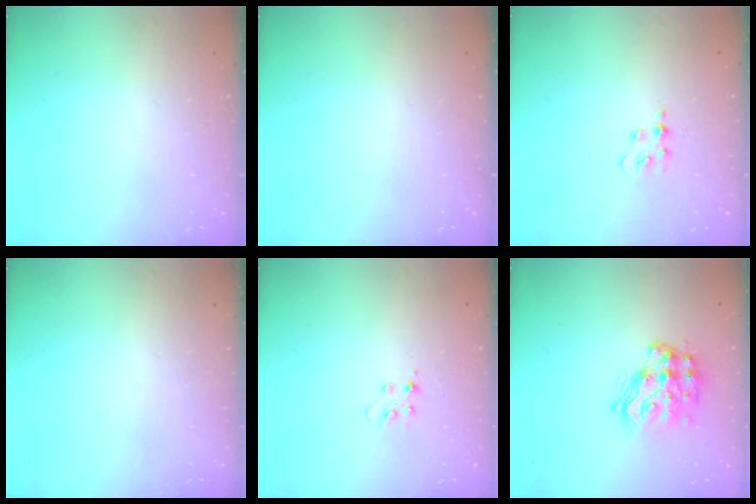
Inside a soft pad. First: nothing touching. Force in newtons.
{"total": 0.0}
{"total": 3.0, "press": 3.0, "slide": 0.3}
{"total": 0.0}
{"total": 3.8, "press": 3.8, "slide": 0.4}
{"total": 15.4, "press": 15.4, "slide": 1.0}